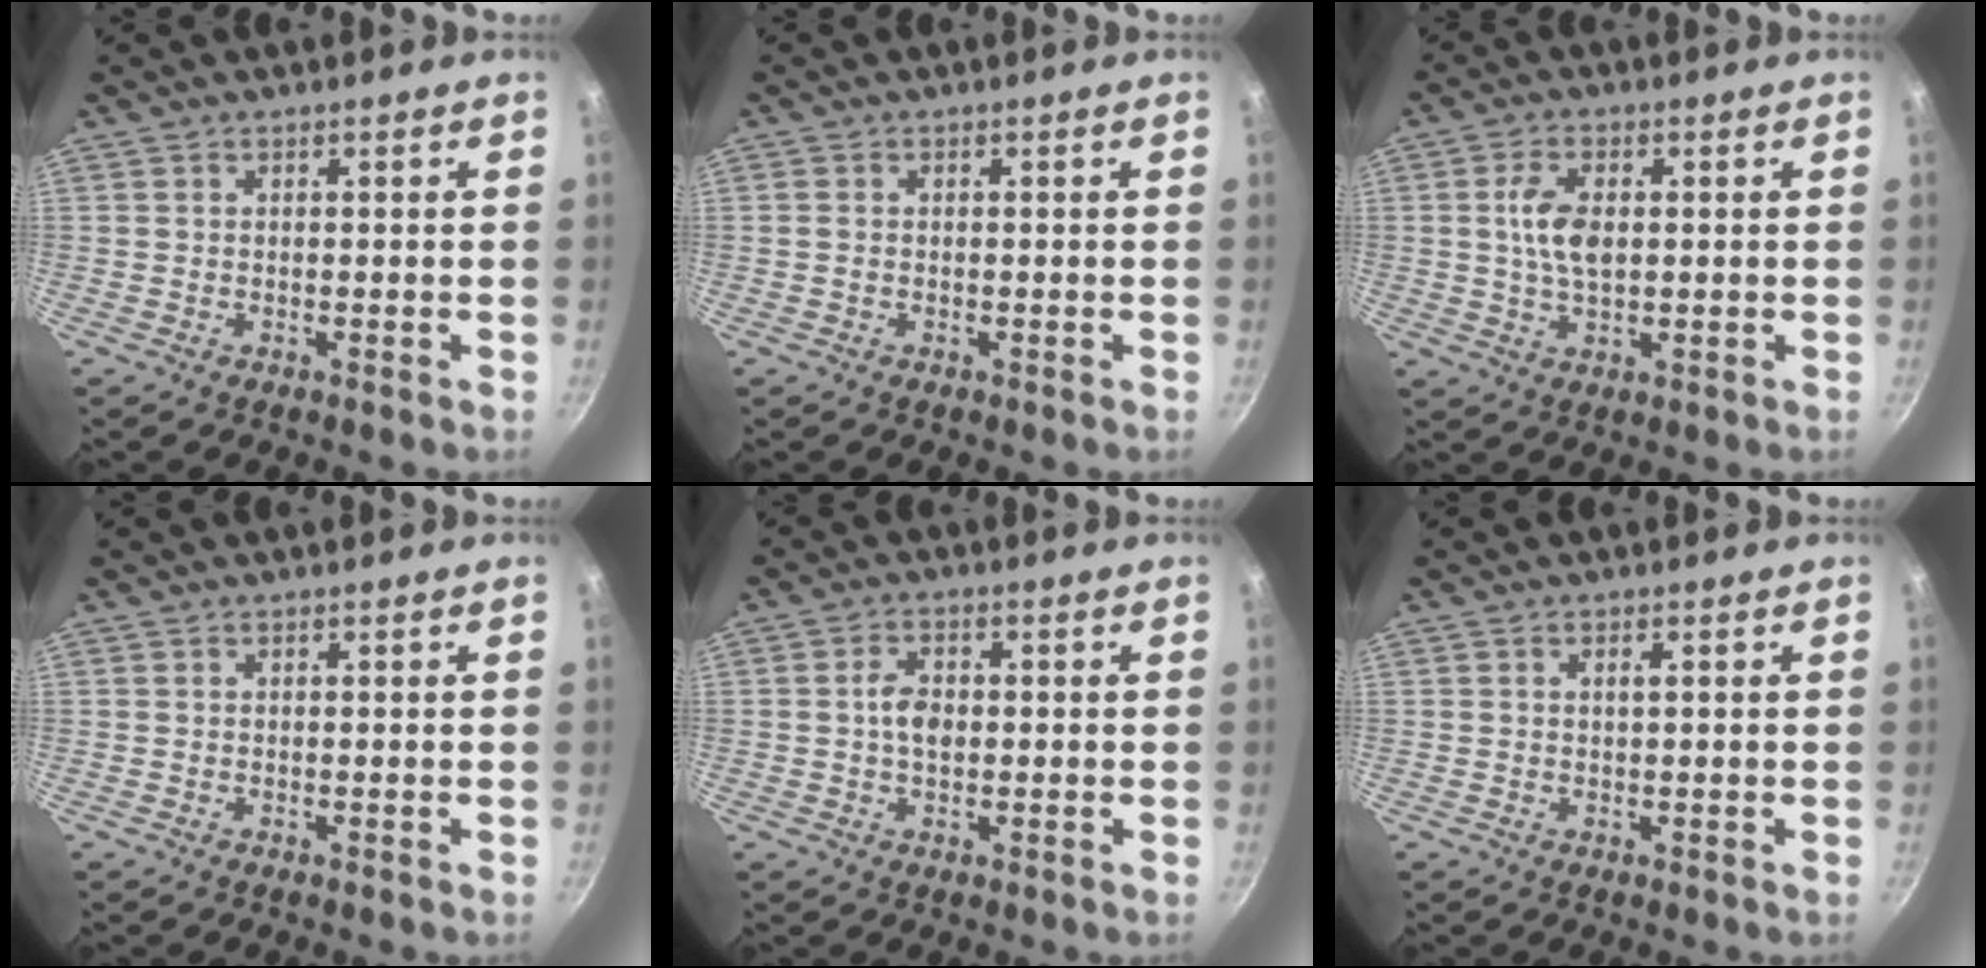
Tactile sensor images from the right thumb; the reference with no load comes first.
{"total": 1.0, "force": [-0.1, 0.8, 0.6], "torque": [-0.012, 0.003, -0.004]}
{"total": 6.9, "force": [0.8, 3.9, 5.7], "torque": [-0.102, 0.003, 0.014]}
{"total": 0.0}
{"total": 4.4, "force": [0.1, 2.9, 3.3], "torque": [-0.048, 0.009, -0.004]}
{"total": 1.1, "force": [0.3, 0.5, 1.0], "torque": [-0.016, 0.003, 0.006]}